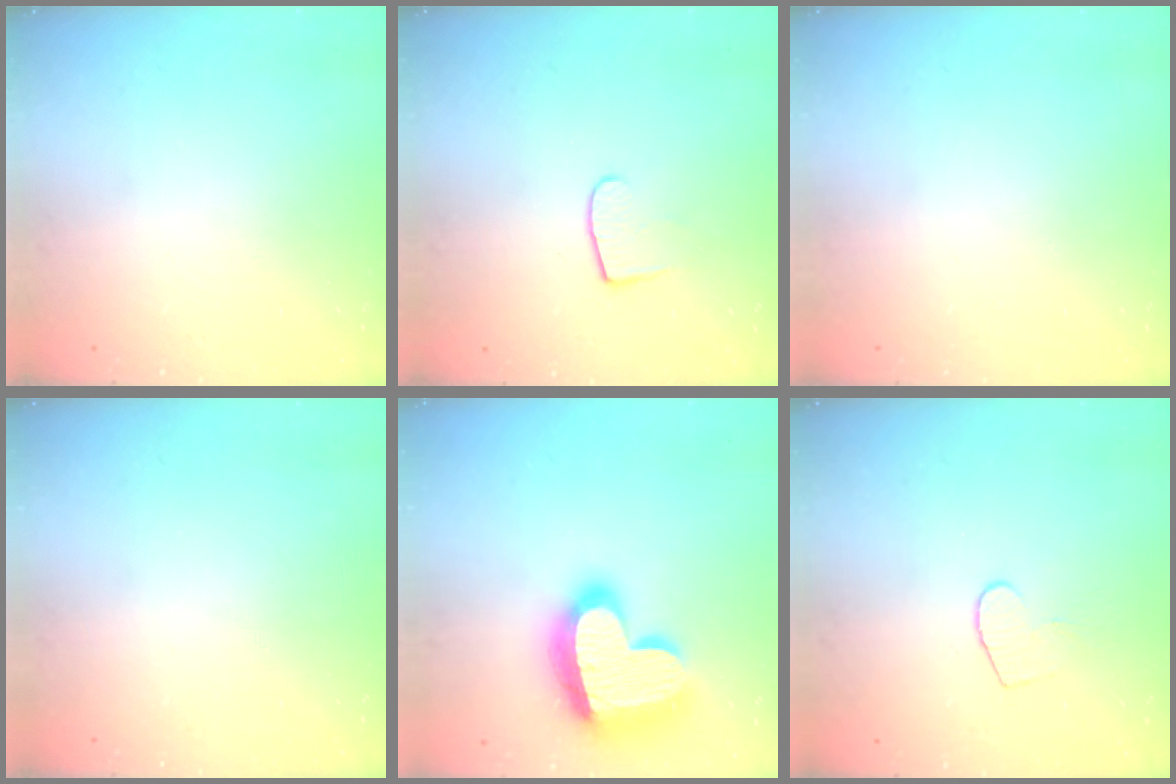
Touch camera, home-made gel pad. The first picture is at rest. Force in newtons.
{"total": 6.1, "press": 6.0, "slide": 0.6}
{"total": 0.0}
{"total": 0.0}
{"total": 22.4, "press": 22.4, "slide": 1.4}
{"total": 5.8, "press": 5.8, "slide": 0.4}